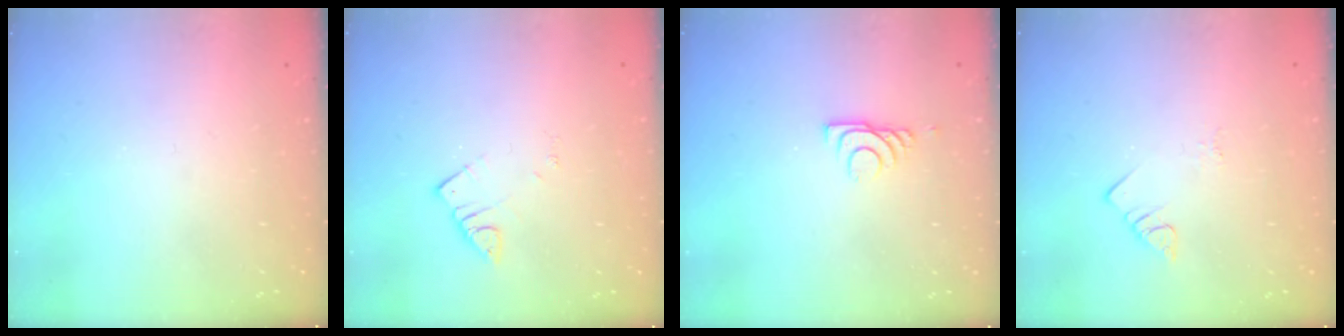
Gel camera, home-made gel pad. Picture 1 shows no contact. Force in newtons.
{"total": 2.6, "press": 2.6, "slide": 0.1}
{"total": 5.9, "press": 5.9, "slide": 0.9}
{"total": 2.8, "press": 2.8, "slide": 0.4}